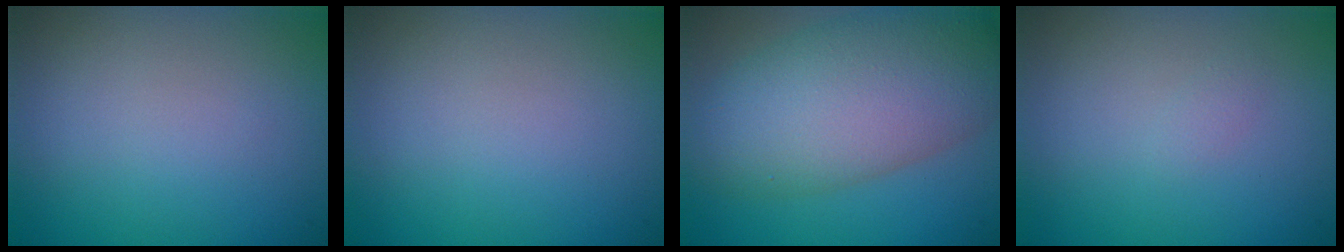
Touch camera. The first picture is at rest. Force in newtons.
{"total": 0.0}
{"total": 9.6, "press": 9.6, "slide": 0.3}
{"total": 0.5, "press": 0.5, "slide": 0.0}